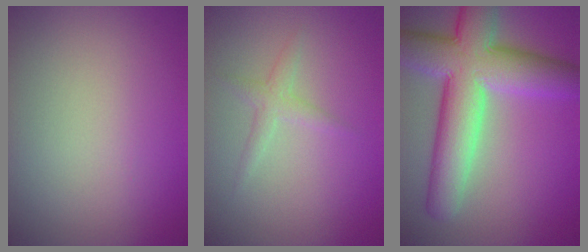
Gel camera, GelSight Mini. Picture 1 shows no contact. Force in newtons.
{"total": 1.6, "press": 1.6, "slide": 0.0}
{"total": 10.8, "press": 10.8, "slide": 0.4}